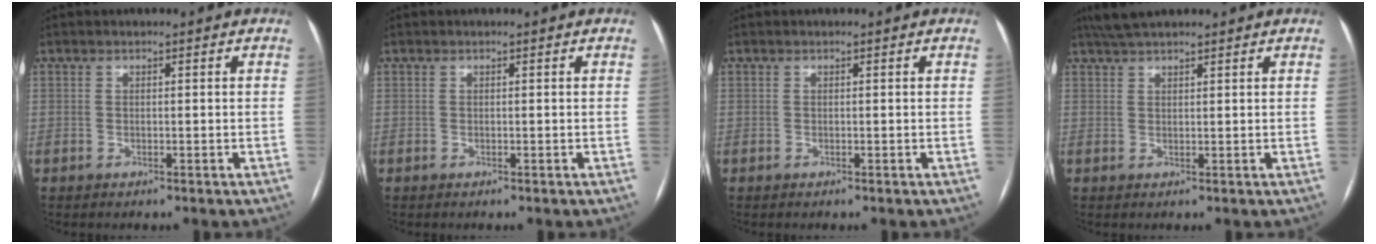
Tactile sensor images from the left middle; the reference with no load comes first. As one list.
[{"total": 0.0}, {"total": 0.0}, {"total": 5.3, "force": [4.6, 0.9, 2.6], "torque": [-0.048, 0.032, 0.083]}]